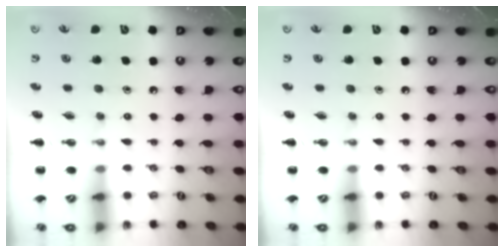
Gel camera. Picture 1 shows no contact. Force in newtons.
{"total": 0.0}